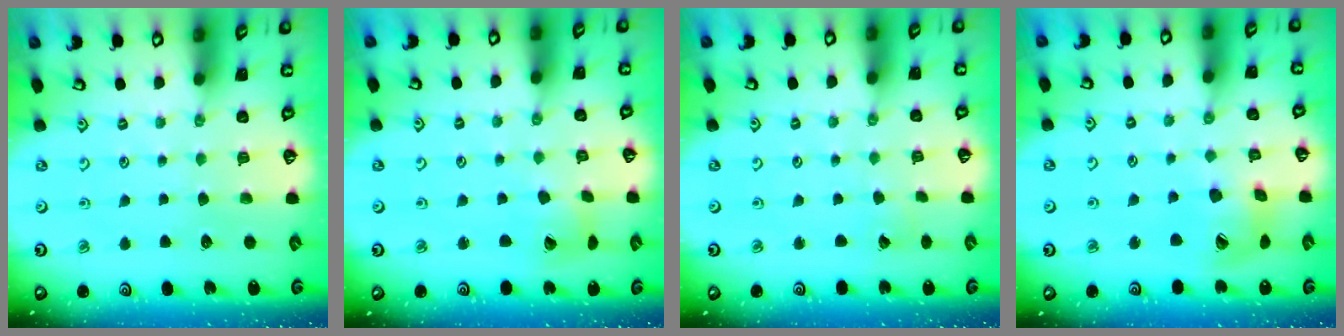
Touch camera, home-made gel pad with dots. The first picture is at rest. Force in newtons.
{"total": 6.9, "press": 6.9, "slide": 0.7}
{"total": 1.4, "press": 1.4, "slide": 0.0}
{"total": 12.6, "press": 12.5, "slide": 1.6}